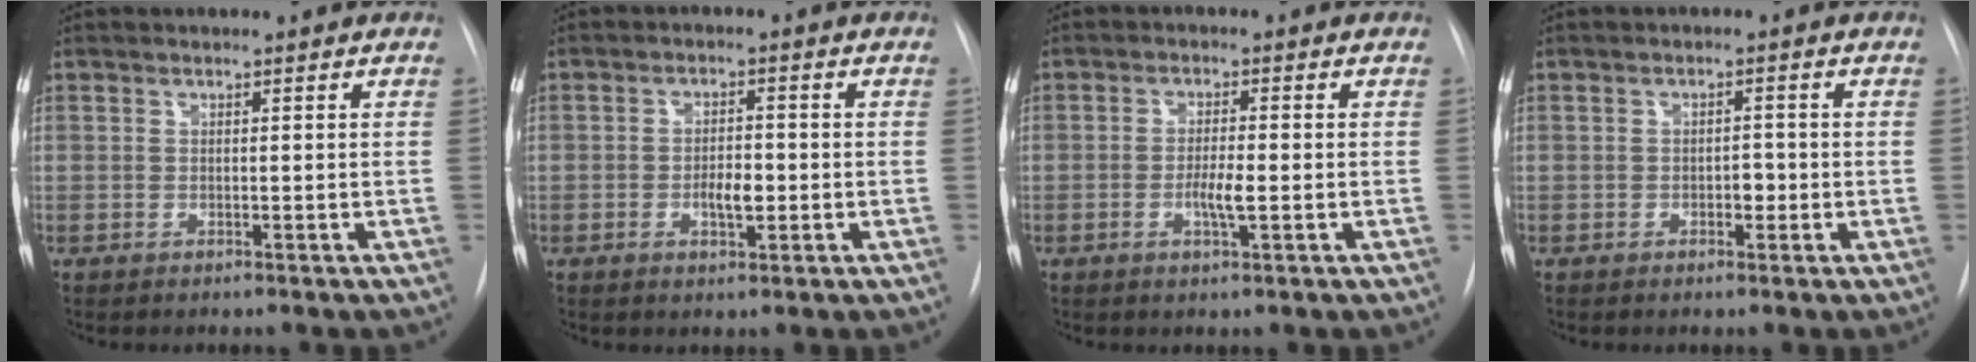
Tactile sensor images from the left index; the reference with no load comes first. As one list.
[{"total": 3.7, "force": [-0.9, 1.6, 3.2], "torque": [-0.053, 0.003, -0.014]}, {"total": 3.5, "force": [-0.9, 0.5, 3.3], "torque": [-0.061, -0.002, -0.016]}, {"total": 1.9, "force": [-0.6, 1.1, 1.4], "torque": [-0.016, 0.004, -0.008]}]